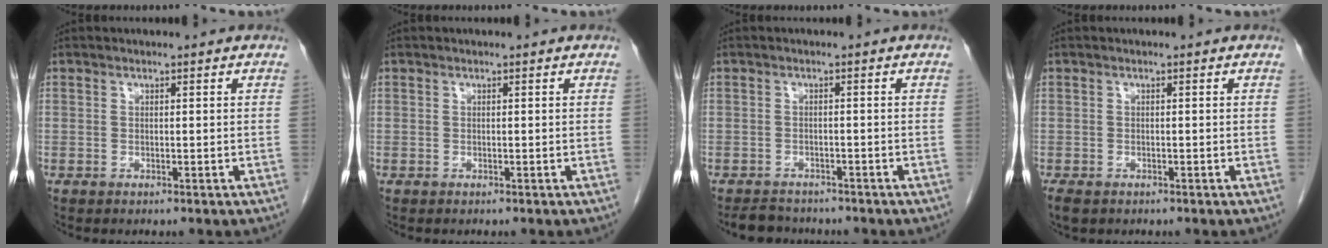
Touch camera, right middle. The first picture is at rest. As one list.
[{"total": 0.0}, {"total": 3.9, "force": [-3.6, 1.4, 0.4], "torque": [-0.012, -0.009, -0.057]}, {"total": 3.1, "force": [-2.2, 1.7, 1.5], "torque": [-0.032, -0.008, -0.033]}]